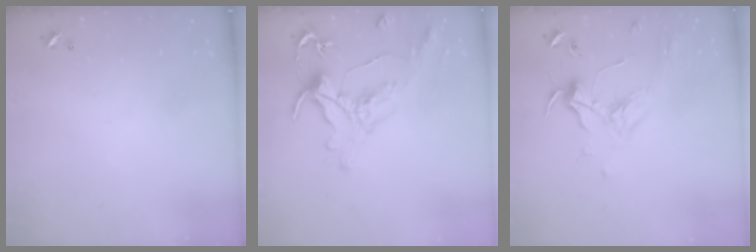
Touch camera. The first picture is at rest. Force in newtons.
{"total": 0.7, "press": 0.1, "slide": 0.7}
{"total": 1.8, "press": 1.7, "slide": 0.8}